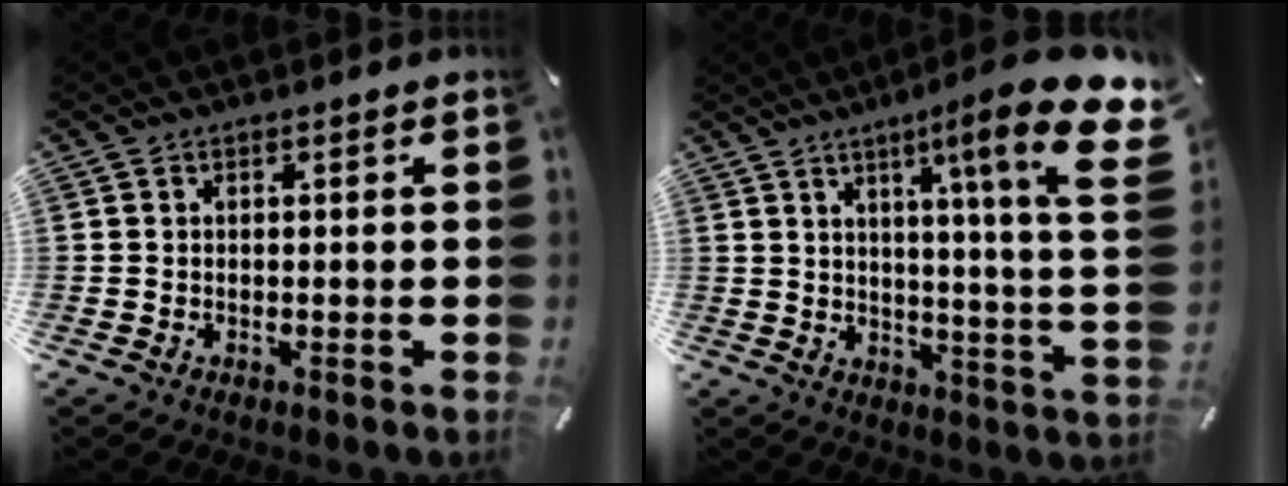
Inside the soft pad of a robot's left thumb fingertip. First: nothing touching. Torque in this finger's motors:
{"motor_torque": [2.63, 2.38, 0.44, -0.43, 0.42]}